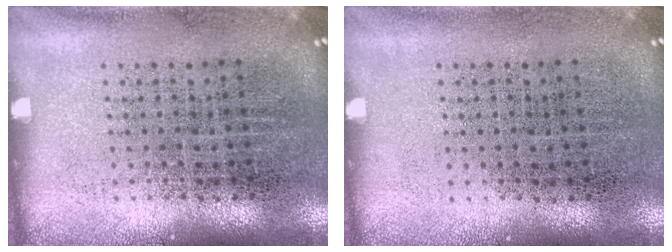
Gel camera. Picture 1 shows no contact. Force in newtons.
{"total": 0.0}